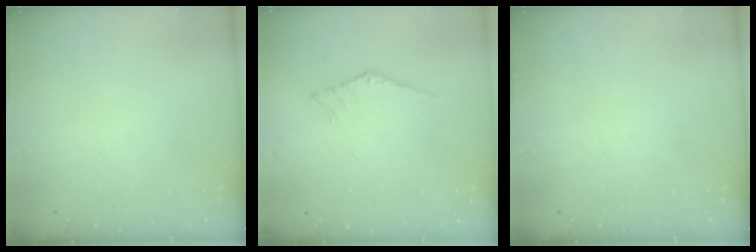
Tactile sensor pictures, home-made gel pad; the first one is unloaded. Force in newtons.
{"total": 0.0}
{"total": 0.0}